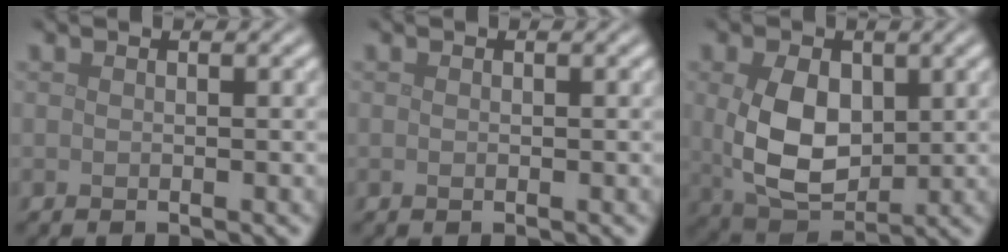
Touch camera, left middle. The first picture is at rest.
{"total": 0.0}
{"total": 7.1, "force": [0.6, 4.7, 5.2], "torque": [-0.115, -0.009, 0.022]}